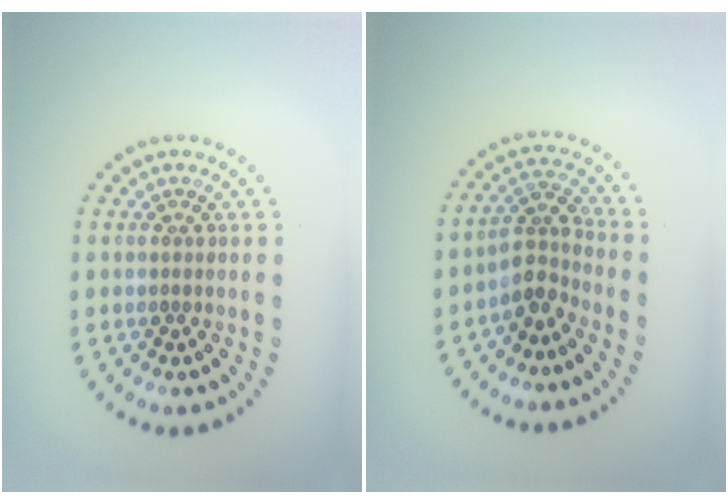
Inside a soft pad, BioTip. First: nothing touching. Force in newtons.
{"total": 2.9, "press": 2.3, "slide": 1.8}